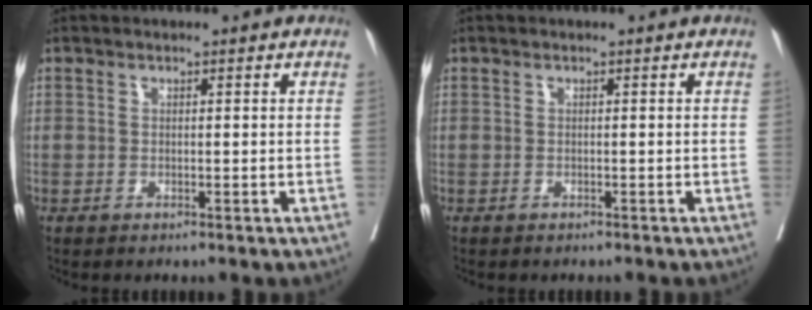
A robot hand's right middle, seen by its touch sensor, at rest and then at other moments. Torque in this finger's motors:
{"motor_torque": [0.66, -0.88, -0.04, -0.01]}